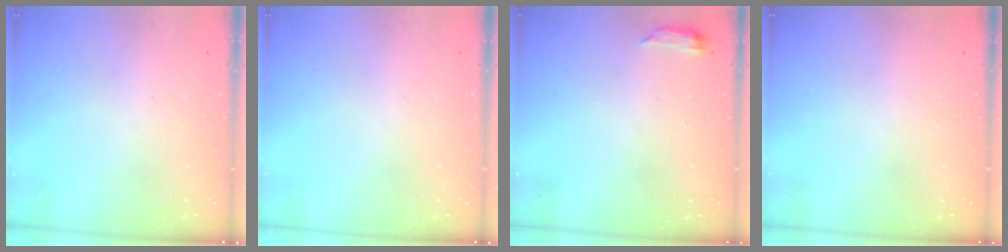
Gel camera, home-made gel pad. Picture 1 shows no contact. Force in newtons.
{"total": 0.0}
{"total": 3.5, "press": 3.5, "slide": 0.6}
{"total": 0.0}